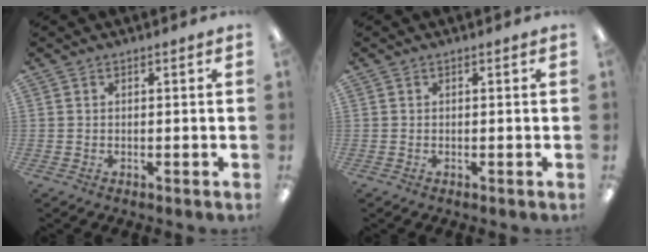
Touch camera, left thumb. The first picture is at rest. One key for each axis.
{"total": 0.0}